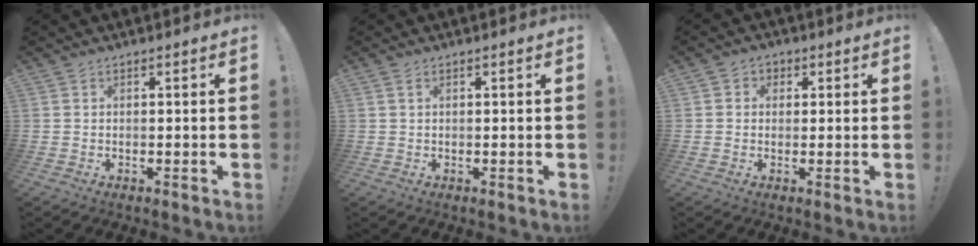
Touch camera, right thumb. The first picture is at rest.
{"total": 1.1, "force": [0.5, 0.4, 0.8], "torque": [-0.012, 0.000, 0.008]}
{"total": 2.8, "force": [0.0, 2.6, 1.0], "torque": [-0.010, 0.004, -0.001]}